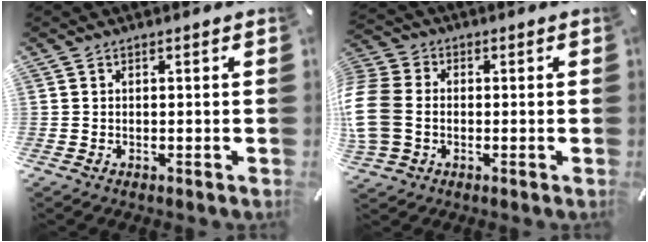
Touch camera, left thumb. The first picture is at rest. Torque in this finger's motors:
{"motor_torque": [2.45, 2.55, 1.90, 0.29, 0.90]}